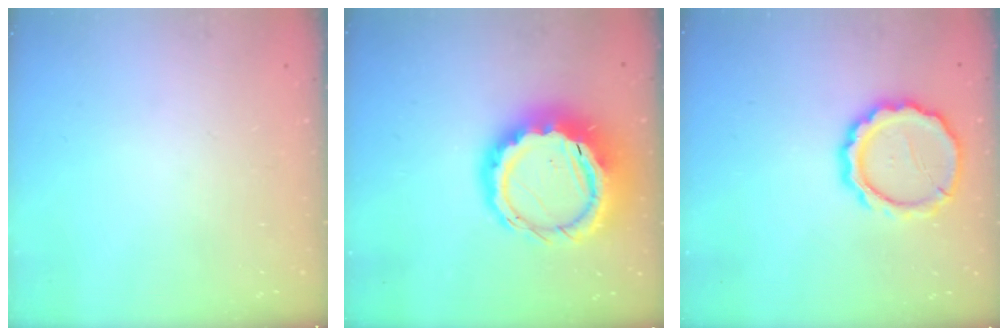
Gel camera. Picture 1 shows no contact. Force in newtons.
{"total": 16.5, "press": 16.2, "slide": 3.0}
{"total": 12.6, "press": 12.5, "slide": 1.7}